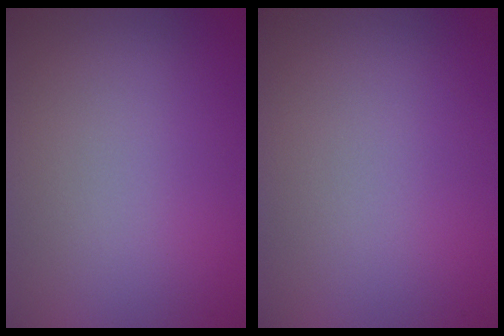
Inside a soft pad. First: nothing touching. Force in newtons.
{"total": 0.0}